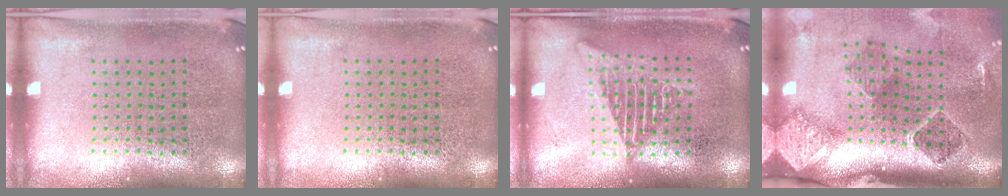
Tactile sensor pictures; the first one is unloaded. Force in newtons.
{"total": 0.0}
{"total": 2.4, "press": 2.4, "slide": 0.2}
{"total": 3.0, "press": 1.9, "slide": 2.3}